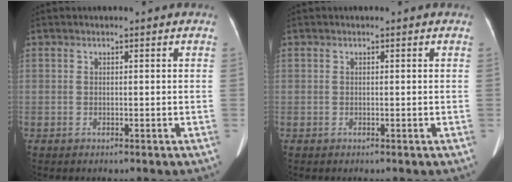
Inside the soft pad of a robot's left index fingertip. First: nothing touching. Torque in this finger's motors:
{"motor_torque": [0.23, 0.03, -0.05, 0.01]}